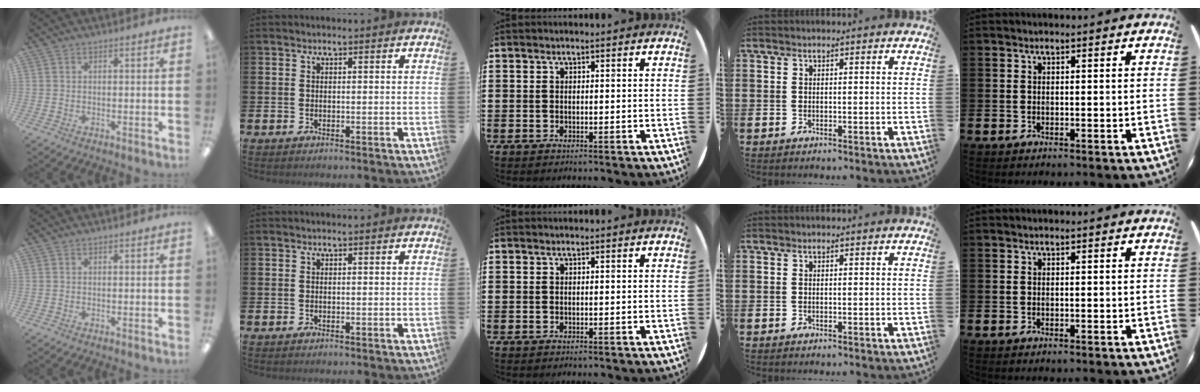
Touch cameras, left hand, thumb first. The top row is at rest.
{}